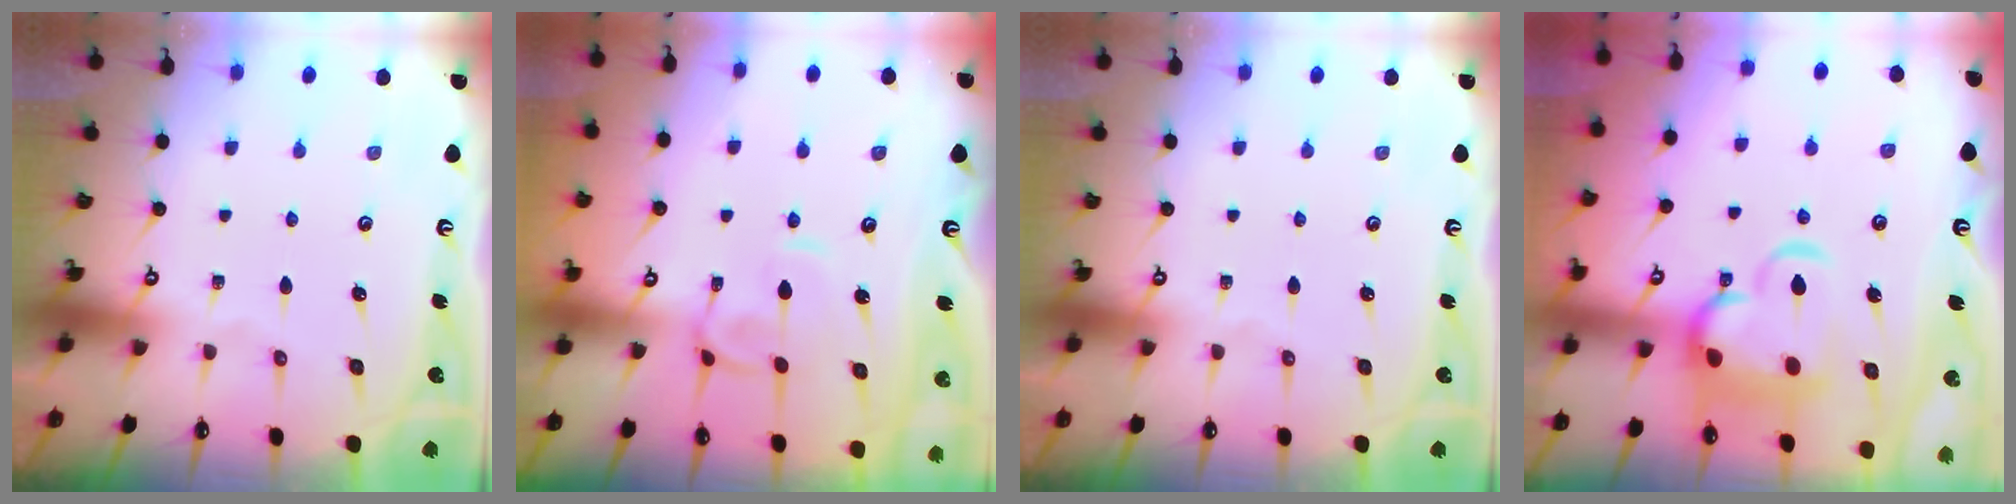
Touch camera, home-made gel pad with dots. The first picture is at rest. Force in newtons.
{"total": 1.0, "press": 0.8, "slide": 0.6}
{"total": 0.0}
{"total": 8.2, "press": 8.0, "slide": 1.6}